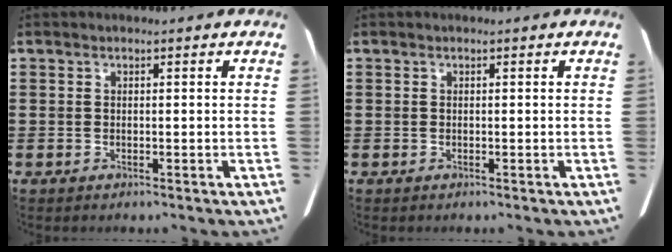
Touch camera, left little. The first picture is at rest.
{"total": 0.0}